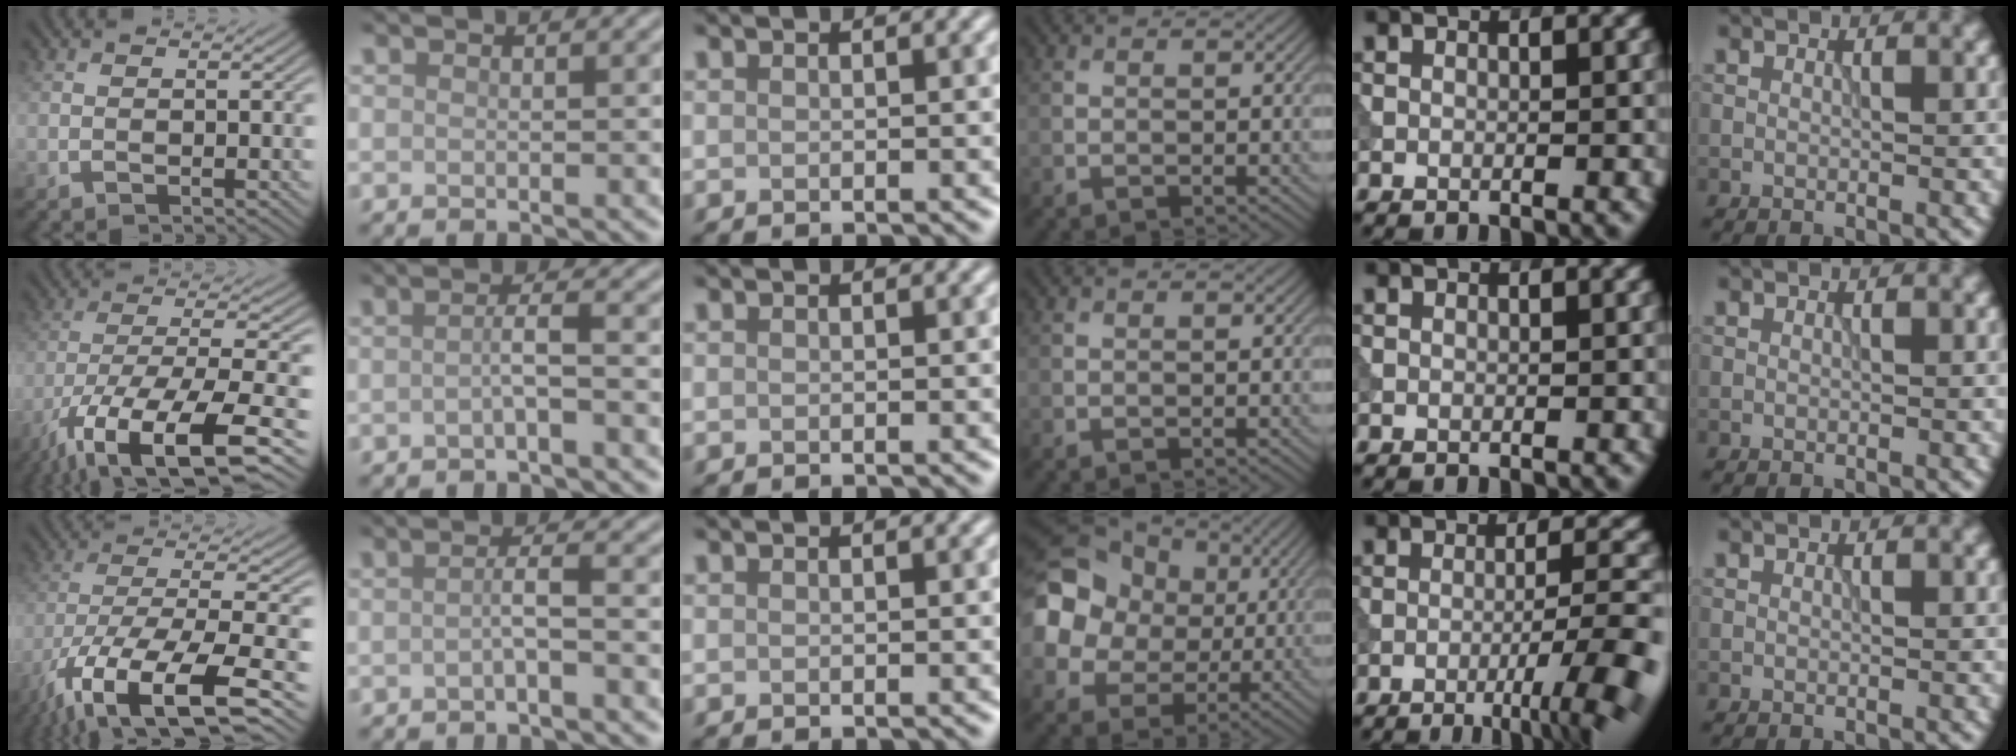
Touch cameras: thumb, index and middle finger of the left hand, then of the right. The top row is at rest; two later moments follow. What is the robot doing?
{"motion": "extract", "object": "tissue"}